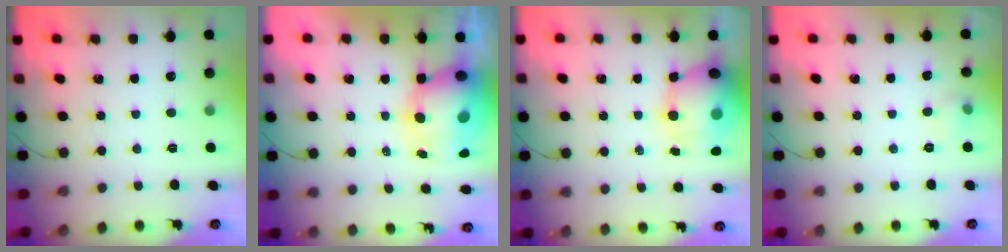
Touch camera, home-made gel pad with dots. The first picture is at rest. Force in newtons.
{"total": 12.4, "press": 12.0, "slide": 3.2}
{"total": 15.9, "press": 15.5, "slide": 3.9}
{"total": 4.0, "press": 3.7, "slide": 1.4}